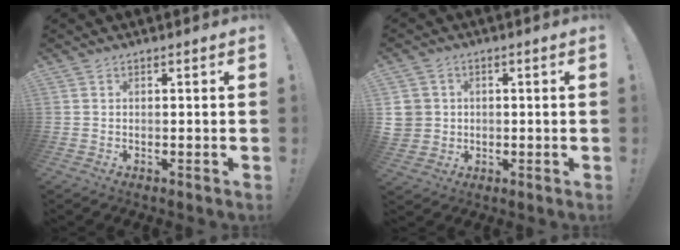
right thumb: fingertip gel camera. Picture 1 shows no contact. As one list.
[{"total": 5.6, "force": [0.5, 5.3, 1.6], "torque": [-0.037, 0.001, 0.014]}]